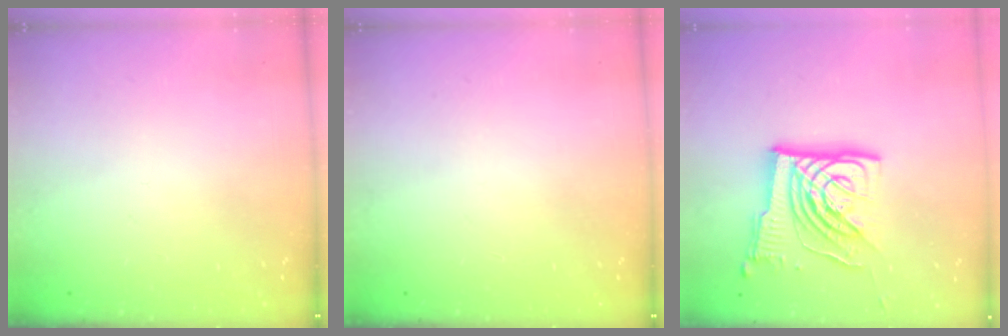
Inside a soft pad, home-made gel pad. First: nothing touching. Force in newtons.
{"total": 0.0}
{"total": 16.6, "press": 16.4, "slide": 2.1}